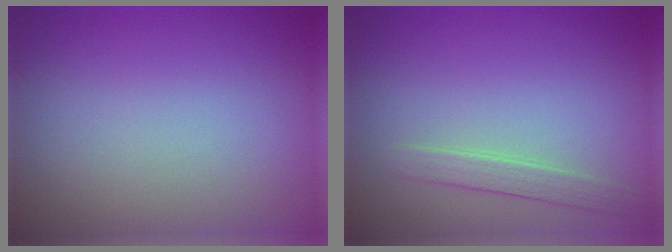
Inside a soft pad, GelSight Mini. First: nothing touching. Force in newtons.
{"total": 1.6, "press": 1.6, "slide": 0.2}